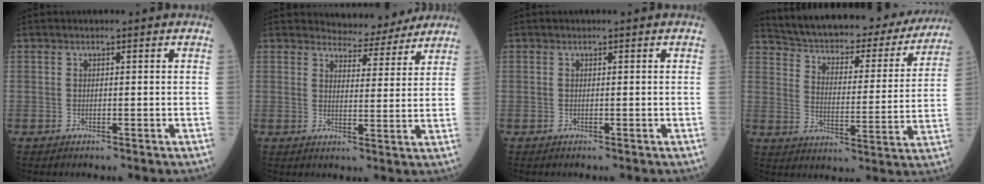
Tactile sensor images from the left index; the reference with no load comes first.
{"total": 6.8, "force": [6.7, 1.4, 0.7], "torque": [-0.012, -0.004, 0.085]}
{"total": 0.0}
{"total": 26.9, "force": [23.9, 7.6, 9.8], "torque": [-0.158, -0.027, 0.303]}